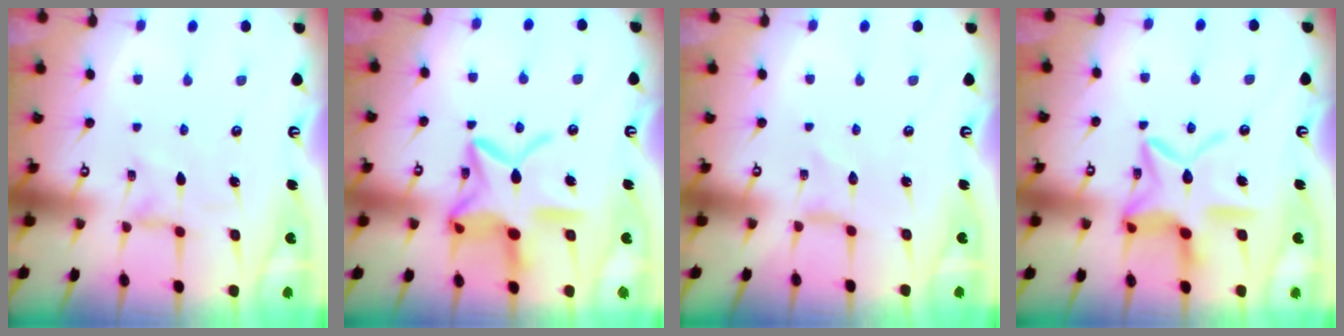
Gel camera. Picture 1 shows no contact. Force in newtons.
{"total": 17.4, "press": 17.3, "slide": 1.4}
{"total": 0.0}
{"total": 15.0, "press": 15.0, "slide": 1.3}